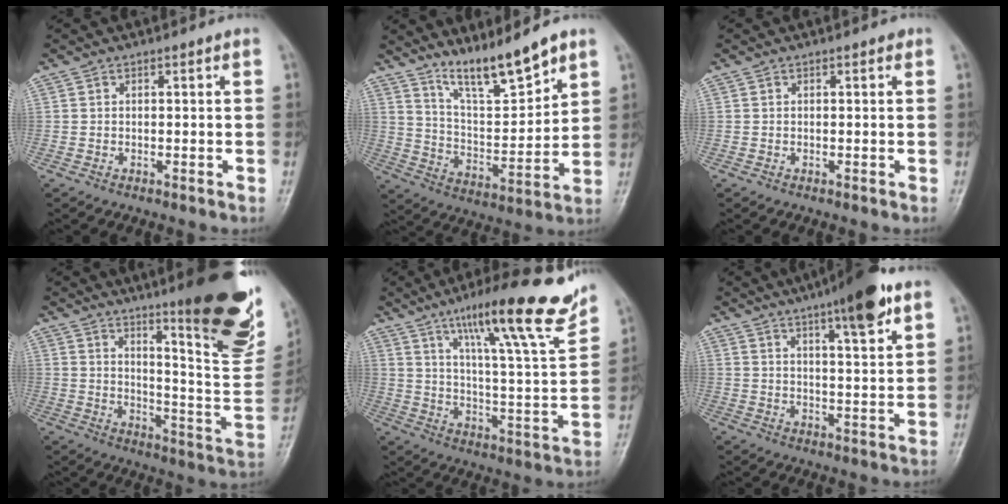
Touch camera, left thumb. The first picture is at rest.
{"total": 11.6, "force": [9.4, 1.9, 6.6], "torque": [-0.098, -0.069, 0.178]}
{"total": 0.0}
{"total": 24.4, "force": [14.1, 4.6, 19.4], "torque": [-0.227, -0.077, 0.202]}
{"total": 20.9, "force": [14.5, 2.4, 14.9], "torque": [-0.200, -0.068, 0.221]}
{"total": 12.1, "force": [7.2, 2.2, 9.4], "torque": [-0.126, -0.030, 0.104]}